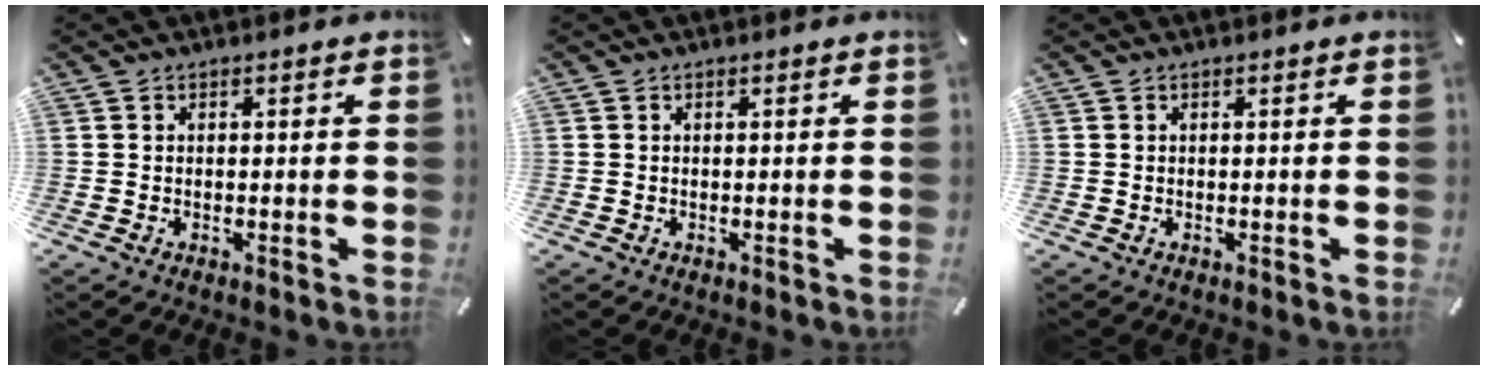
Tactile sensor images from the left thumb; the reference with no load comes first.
{"total": 0.0}
{"total": 0.0}